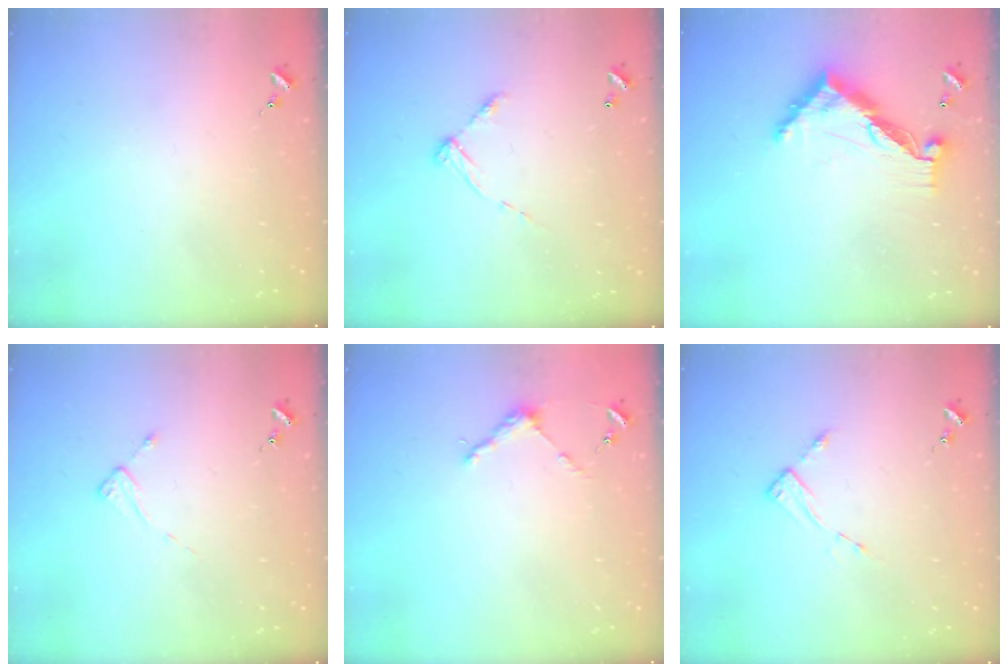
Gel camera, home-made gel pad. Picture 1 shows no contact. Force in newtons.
{"total": 6.6, "press": 6.6, "slide": 0.4}
{"total": 11.5, "press": 11.5, "slide": 1.0}
{"total": 2.0, "press": 1.9, "slide": 0.4}
{"total": 3.8, "press": 3.8, "slide": 0.3}
{"total": 3.7, "press": 3.7, "slide": 0.5}